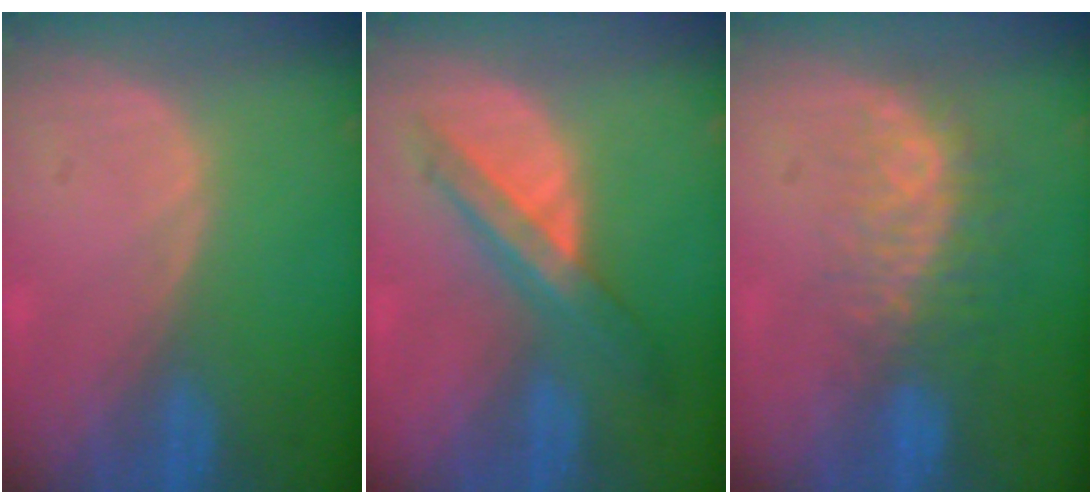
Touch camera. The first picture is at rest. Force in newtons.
{"total": 7.2, "press": 6.1, "slide": 3.8}
{"total": 8.4, "press": 7.1, "slide": 4.4}